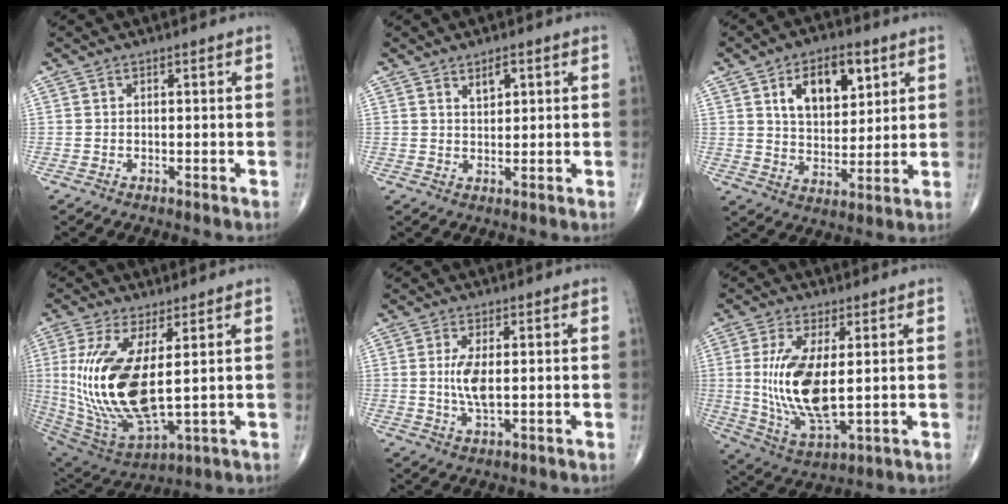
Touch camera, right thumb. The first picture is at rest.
{"total": 2.9, "force": [1.5, 1.4, 2.0], "torque": [-0.027, -0.011, 0.027]}
{"total": 12.7, "force": [5.3, 7.2, 9.0], "torque": [-0.108, -0.021, 0.092]}
{"total": 19.9, "force": [2.2, 7.8, 18.2], "torque": [-0.393, -0.030, 0.061]}
{"total": 5.3, "force": [0.4, 1.8, 5.0], "torque": [-0.106, -0.011, 0.010]}
{"total": 14.3, "force": [1.2, 5.8, 13.1], "torque": [-0.267, -0.021, 0.036]}